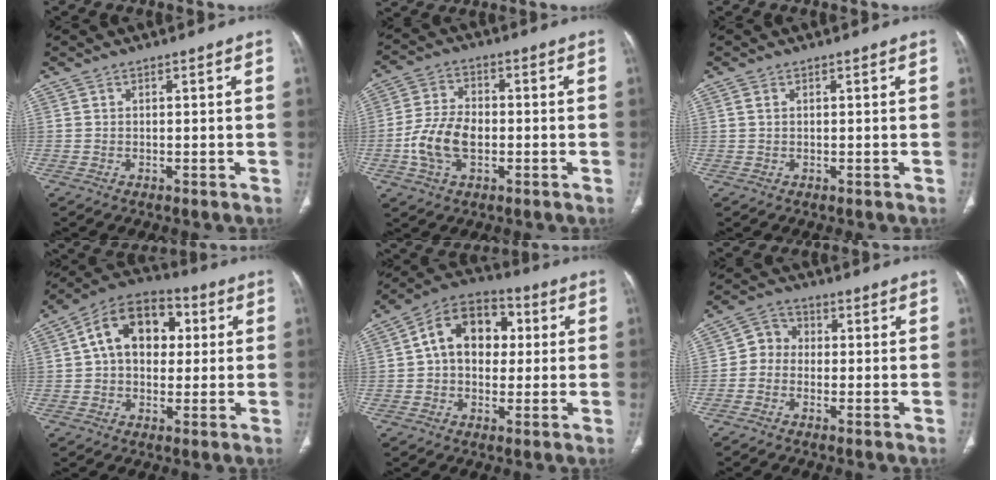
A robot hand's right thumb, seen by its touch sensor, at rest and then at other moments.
{"total": 9.6, "force": [-2.1, 5.9, 7.3], "torque": [-0.146, 0.014, -0.041]}
{"total": 0.7, "force": [0.2, 0.5, 0.4], "torque": [-0.010, 0.001, 0.003]}
{"total": 14.8, "force": [2.8, 10.3, 10.2], "torque": [-0.130, 0.022, 0.035]}
{"total": 13.8, "force": [2.1, 10.0, 9.3], "torque": [-0.111, 0.025, 0.022]}
{"total": 5.0, "force": [-0.9, 4.4, 2.1], "torque": [-0.014, 0.016, -0.034]}